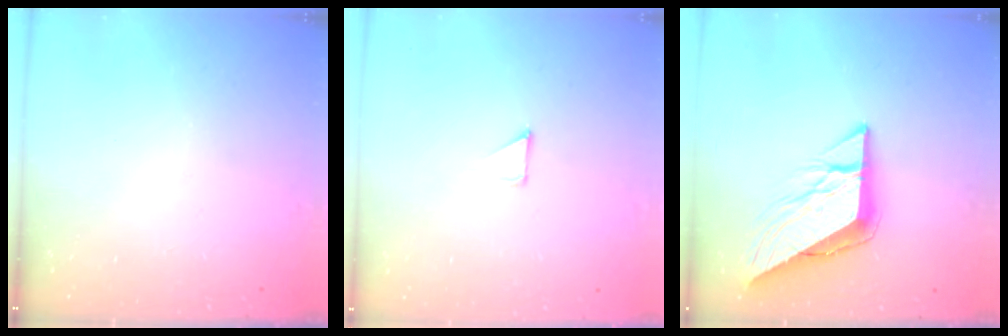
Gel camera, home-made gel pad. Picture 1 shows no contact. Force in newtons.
{"total": 3.4, "press": 3.4, "slide": 0.3}
{"total": 12.1, "press": 12.0, "slide": 1.3}